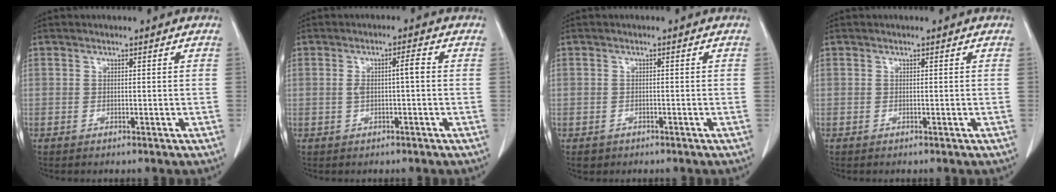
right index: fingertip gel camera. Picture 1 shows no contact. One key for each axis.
{"total": 3.2, "fx": 0.1, "fy": 0.4, "fz": 3.2, "tx": -0.062, "ty": 0.010, "tz": 0.004}
{"total": 1.6, "fx": -0.8, "fy": 1.4, "fz": 0.1, "tx": -0.006, "ty": 0.004, "tz": -0.010}
{"total": 0.0}